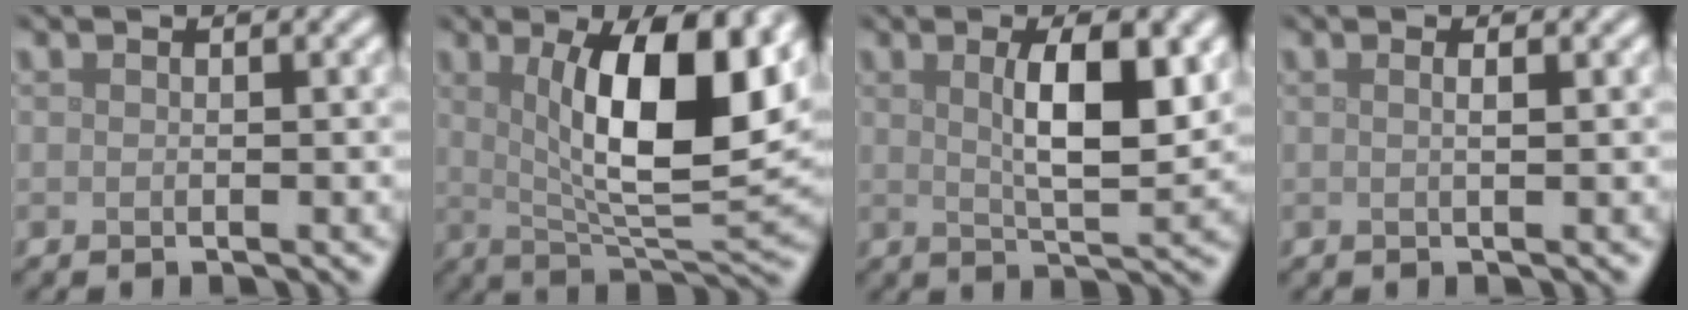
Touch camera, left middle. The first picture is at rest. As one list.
[{"total": 11.1, "force": [2.9, 3.3, 10.2], "torque": [-0.152, -0.002, 0.050]}, {"total": 6.1, "force": [1.6, 1.7, 5.7], "torque": [-0.086, 0.001, 0.030]}, {"total": 1.4, "force": [0.4, 0.6, 1.2], "torque": [-0.004, 0.001, -0.008]}]